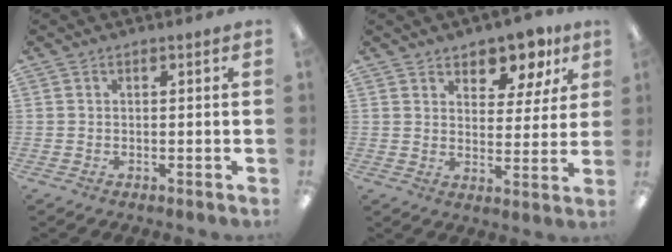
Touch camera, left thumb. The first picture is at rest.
{"total": 9.2, "force": [7.3, 4.3, 3.5], "torque": [-0.042, -0.050, 0.128]}